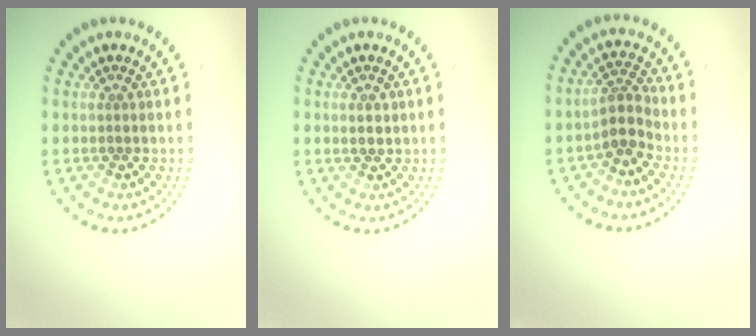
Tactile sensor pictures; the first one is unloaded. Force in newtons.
{"total": 1.1, "press": 1.1, "slide": 0.4}
{"total": 2.5, "press": 2.0, "slide": 1.5}